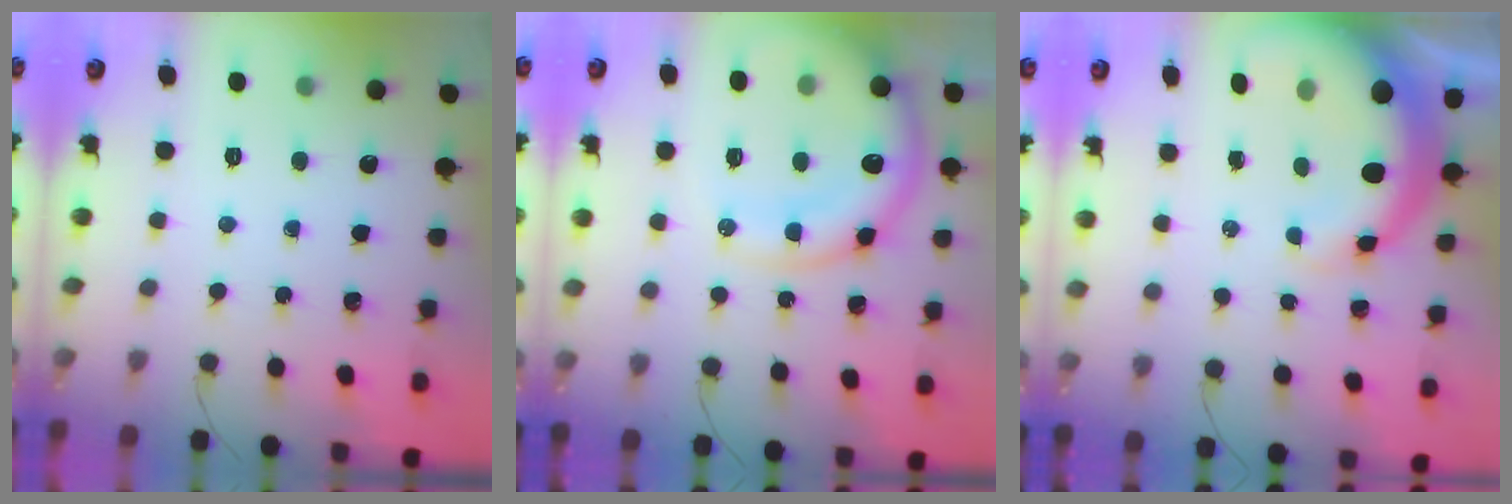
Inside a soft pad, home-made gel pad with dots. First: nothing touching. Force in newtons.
{"total": 16.2, "press": 15.6, "slide": 4.3}
{"total": 9.8, "press": 9.5, "slide": 2.5}